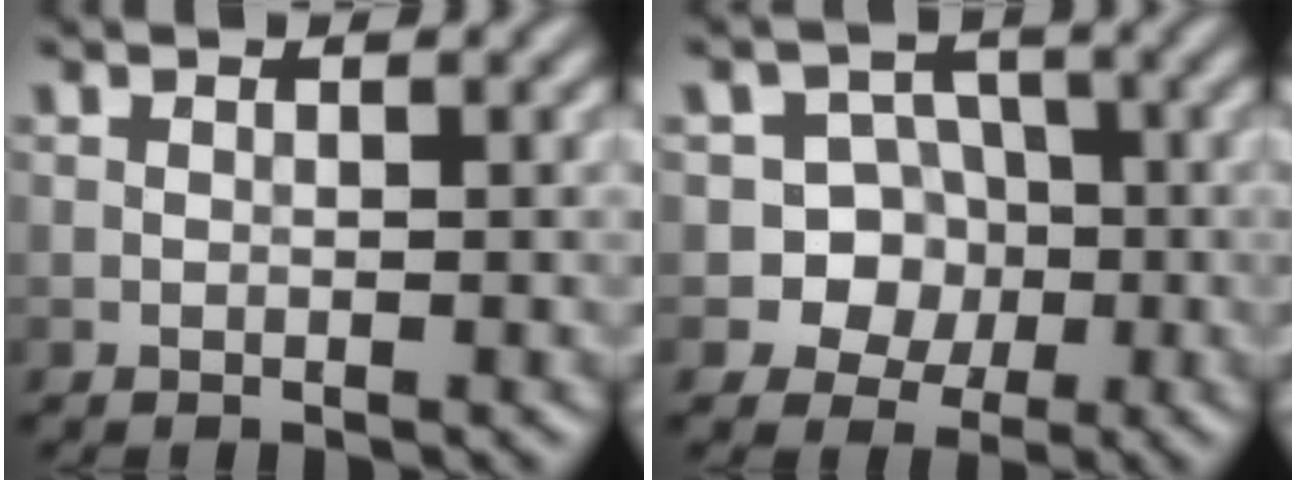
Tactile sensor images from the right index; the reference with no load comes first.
{"total": 6.3, "force": [-1.5, 6.0, 1.4], "torque": [-0.007, 0.022, -0.048]}